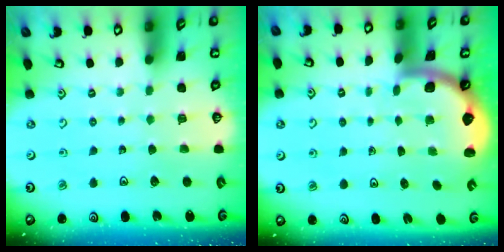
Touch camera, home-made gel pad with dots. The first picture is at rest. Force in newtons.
{"total": 1.6, "press": 1.6, "slide": 0.1}